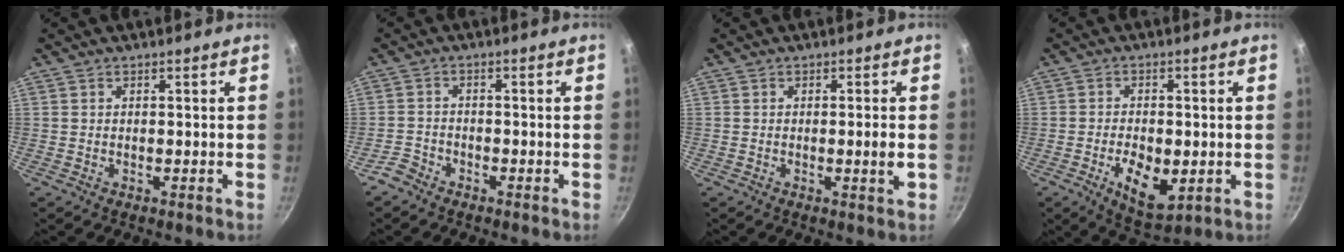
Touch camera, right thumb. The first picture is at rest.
{"total": 2.9, "force": [-2.4, 1.6, 0.5], "torque": [-0.012, 0.026, -0.047]}
{"total": 2.5, "force": [-0.4, 0.0, 2.5], "torque": [-0.038, -0.001, -0.006]}
{"total": 9.0, "force": [-2.3, 4.7, 7.3], "torque": [-0.110, -0.002, -0.026]}